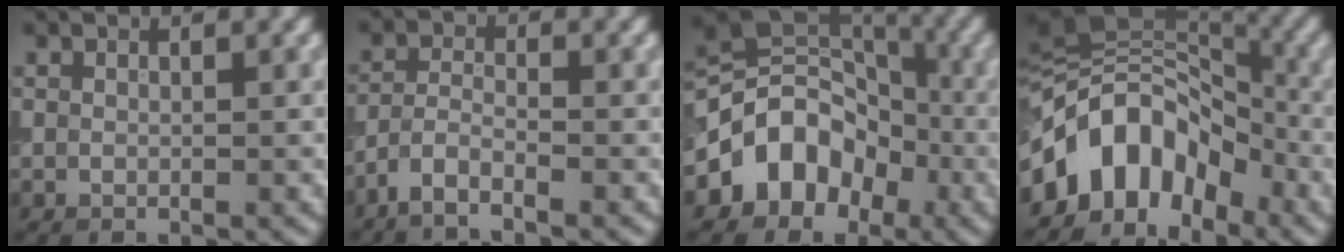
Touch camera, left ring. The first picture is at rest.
{"total": 2.6, "force": [-2.1, 0.5, 1.4], "torque": [-0.030, 0.001, -0.052]}
{"total": 7.3, "force": [-2.9, 5.8, 3.4], "torque": [-0.028, 0.010, -0.064]}
{"total": 9.8, "force": [-4.3, 6.4, 6.0], "torque": [-0.081, 0.021, -0.097]}